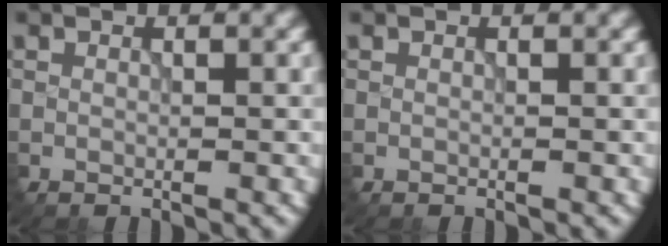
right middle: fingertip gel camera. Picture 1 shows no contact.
{"total": 0.0}